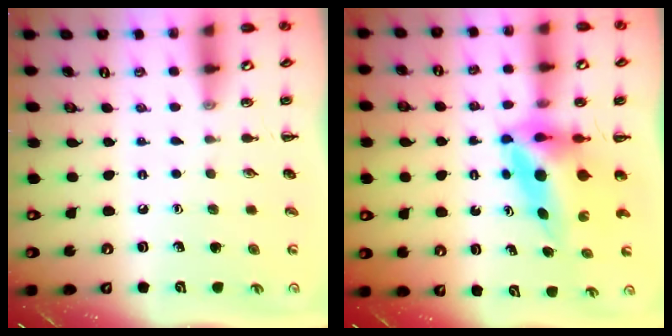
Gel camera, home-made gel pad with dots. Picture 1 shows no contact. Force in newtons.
{"total": 6.8, "press": 6.6, "slide": 1.7}